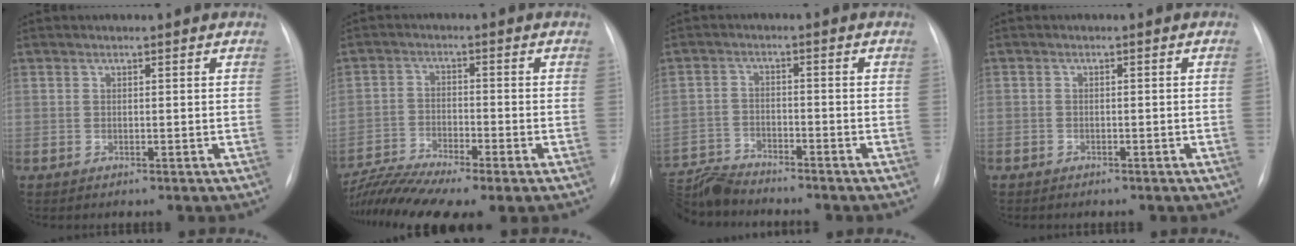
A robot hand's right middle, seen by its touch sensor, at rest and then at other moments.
{"total": 9.1, "force": [-7.7, -0.1, 4.9], "torque": [-0.101, -0.007, -0.136]}
{"total": 7.4, "force": [-7.4, 0.0, 0.5], "torque": [-0.015, -0.009, -0.140]}
{"total": 0.8, "force": [-0.6, 0.2, 0.4], "torque": [-0.006, 0.005, -0.010]}